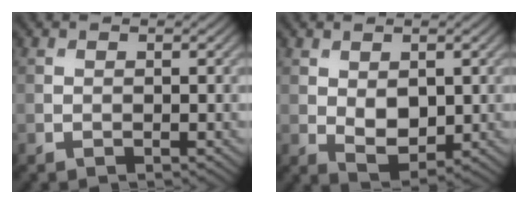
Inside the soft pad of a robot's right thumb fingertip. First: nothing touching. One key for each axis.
{"total": 4.0, "fx": 0.5, "fy": 2.5, "fz": 3.1, "tx": -0.062, "ty": -0.009, "tz": 0.017}